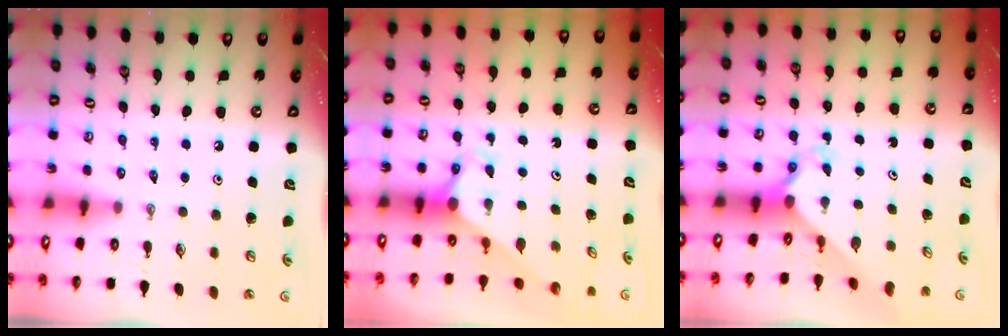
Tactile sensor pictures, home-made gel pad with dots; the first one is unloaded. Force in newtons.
{"total": 2.9, "press": 2.9, "slide": 0.1}
{"total": 2.3, "press": 2.3, "slide": 0.3}